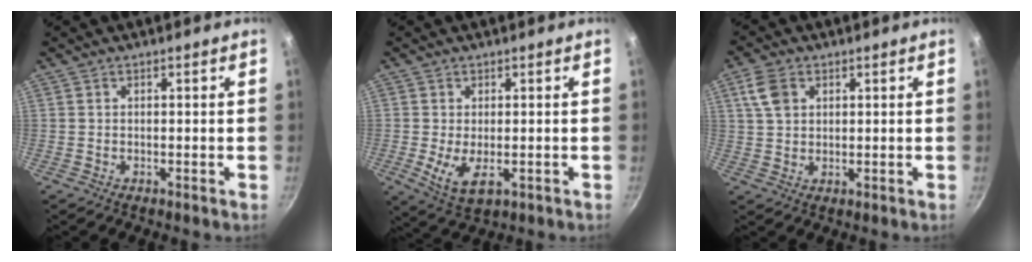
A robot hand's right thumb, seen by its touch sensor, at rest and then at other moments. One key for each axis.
{"total": 6.4, "fx": -1.2, "fy": 3.3, "fz": 5.3, "tx": -0.097, "ty": -0.022, "tz": -0.014}
{"total": 5.6, "fx": 2.2, "fy": 3.9, "fz": 3.5, "tx": -0.062, "ty": -0.001, "tz": 0.040}